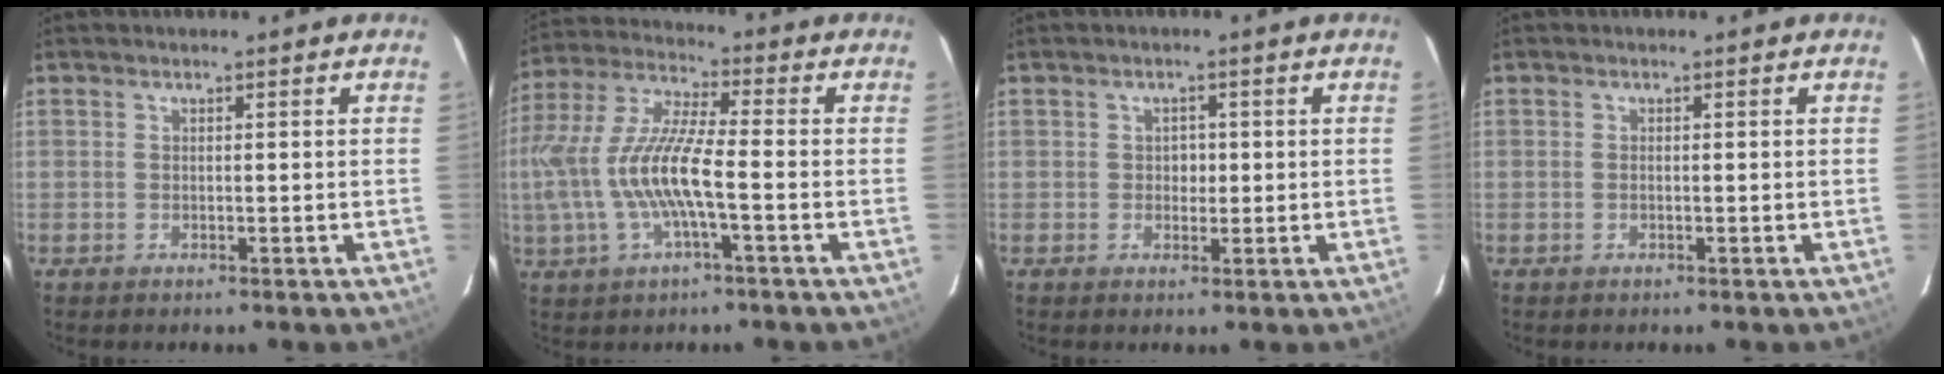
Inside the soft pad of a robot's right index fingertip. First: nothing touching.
{"total": 14.9, "force": [-2.7, 3.1, 14.3], "torque": [-0.288, -0.001, -0.048]}
{"total": 2.0, "force": [-0.1, 1.8, 0.7], "torque": [-0.008, 0.006, -0.001]}
{"total": 0.0}